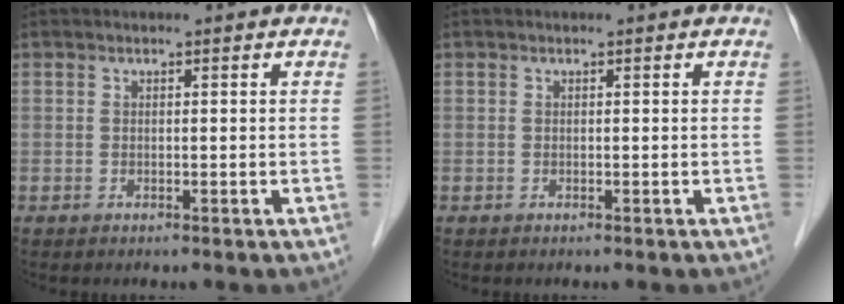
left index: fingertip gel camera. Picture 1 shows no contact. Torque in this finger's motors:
{"motor_torque": [0.00, 0.00, 0.00, 0.00]}